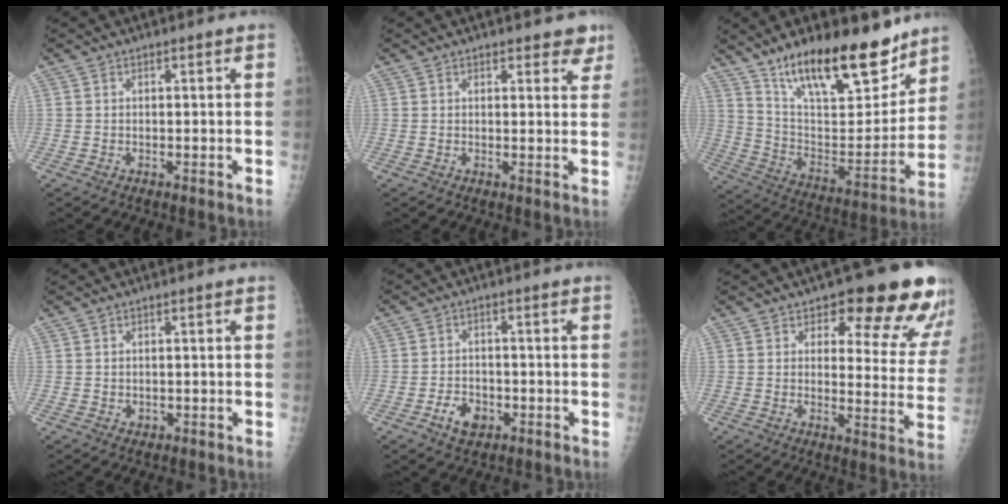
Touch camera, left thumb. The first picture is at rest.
{"total": 3.9, "force": [3.0, 1.8, 1.7], "torque": [0.012, -0.014, 0.034]}
{"total": 23.8, "force": [16.8, 8.2, 14.6], "torque": [-0.192, -0.082, 0.286]}
{"total": 1.0, "force": [0.2, 0.8, 0.5], "torque": [-0.006, -0.001, 0.006]}
{"total": 5.0, "force": [-2.2, 3.6, 2.8], "torque": [-0.035, 0.012, -0.033]}
{"total": 17.2, "force": [11.9, 6.6, 10.5], "torque": [-0.073, -0.071, 0.135]}